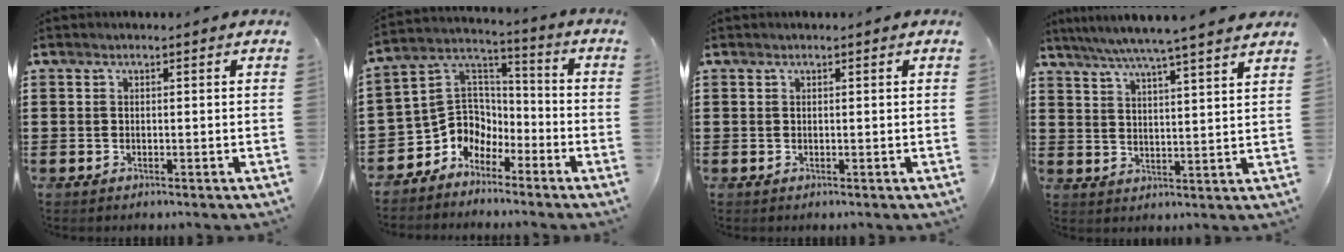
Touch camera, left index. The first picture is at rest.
{"total": 7.2, "force": [-4.0, 5.9, 0.8], "torque": [-0.052, -0.007, -0.080]}
{"total": 0.0}
{"total": 5.6, "force": [4.8, -0.8, 2.8], "torque": [-0.069, -0.026, 0.082]}